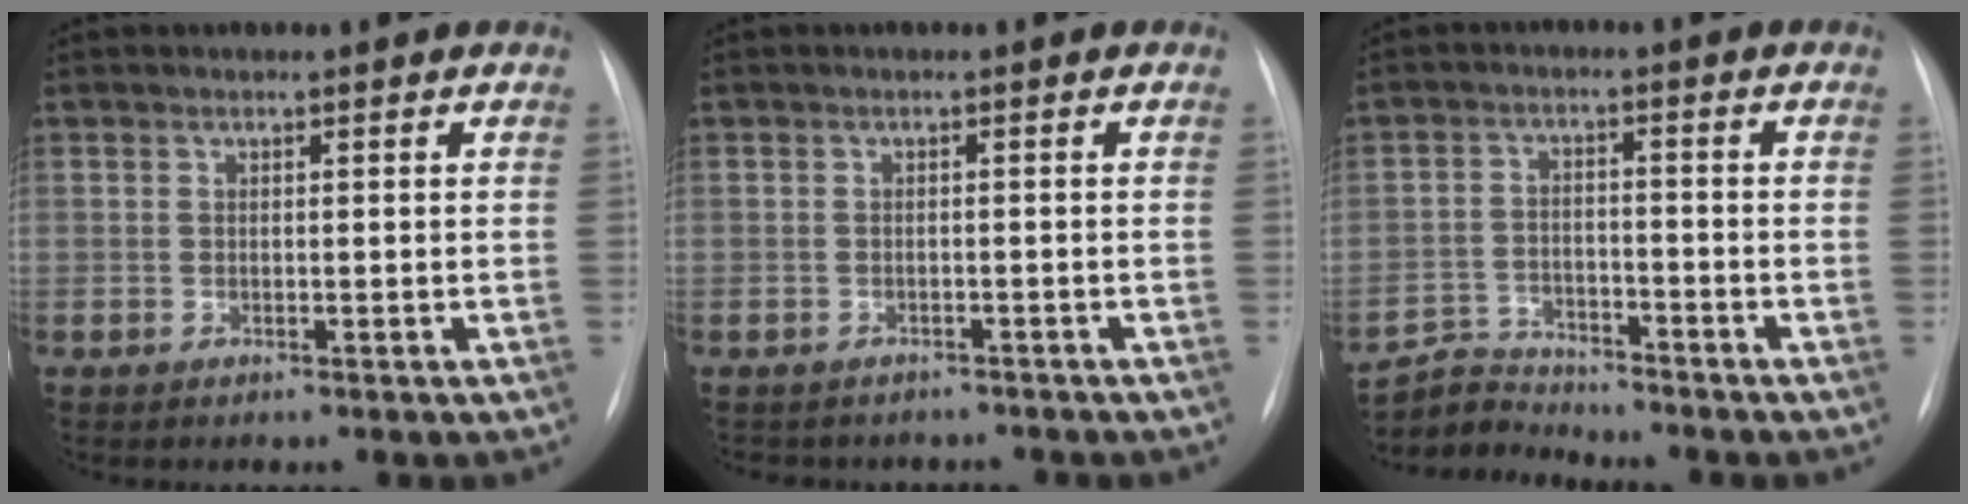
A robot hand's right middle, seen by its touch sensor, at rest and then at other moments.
{"total": 5.9, "force": [-5.3, 2.6, 0.9], "torque": [-0.012, 0.007, -0.058]}
{"total": 5.5, "force": [-5.4, 0.2, -1.3], "torque": [0.015, -0.004, -0.097]}